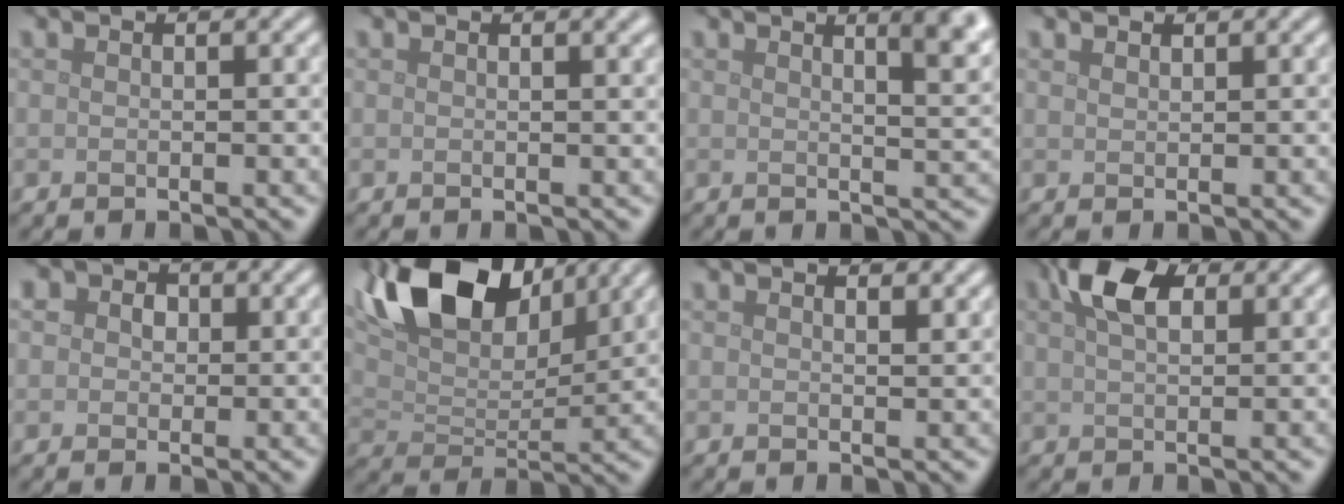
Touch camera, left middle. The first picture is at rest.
{"total": 1.6, "force": [0.9, 0.5, 1.3], "torque": [-0.007, 0.006, 0.010]}
{"total": 5.8, "force": [3.0, 2.2, 4.4], "torque": [-0.022, 0.024, 0.024]}
{"total": 0.6, "force": [0.5, 0.2, 0.0], "torque": [-0.003, -0.002, 0.012]}
{"total": 5.4, "force": [2.2, 4.2, 2.7], "torque": [-0.032, 0.028, -0.009]}
{"total": 12.9, "force": [7.7, 6.3, 8.1], "torque": [-0.157, 0.020, 0.122]}
{"total": 1.0, "force": [0.8, 0.2, 0.5], "torque": [-0.008, -0.001, 0.014]}
{"total": 4.9, "force": [2.3, 2.6, 3.5], "torque": [-0.073, 0.010, 0.036]}